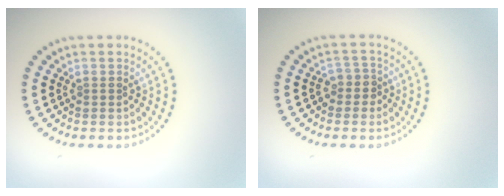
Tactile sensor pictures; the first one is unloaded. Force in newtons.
{"total": 1.7, "press": 1.4, "slide": 1.1}